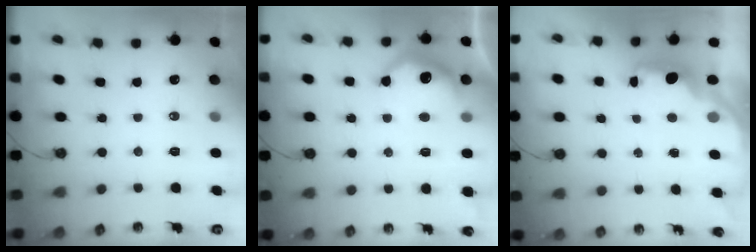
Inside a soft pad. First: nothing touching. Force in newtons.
{"total": 11.4, "press": 11.4, "slide": 0.7}
{"total": 2.9, "press": 2.7, "slide": 0.9}